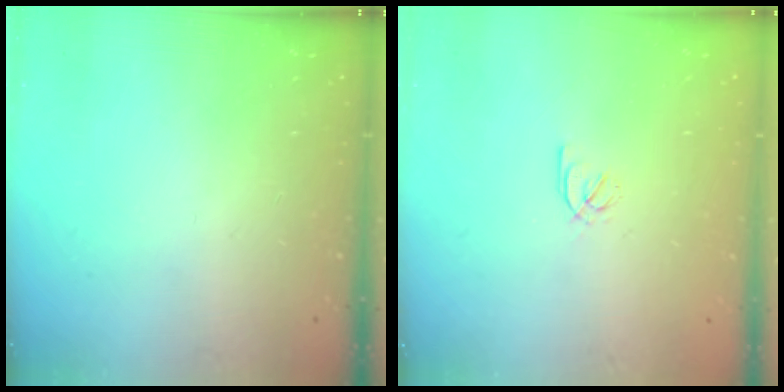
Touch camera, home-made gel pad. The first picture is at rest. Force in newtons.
{"total": 2.1, "press": 1.9, "slide": 0.8}